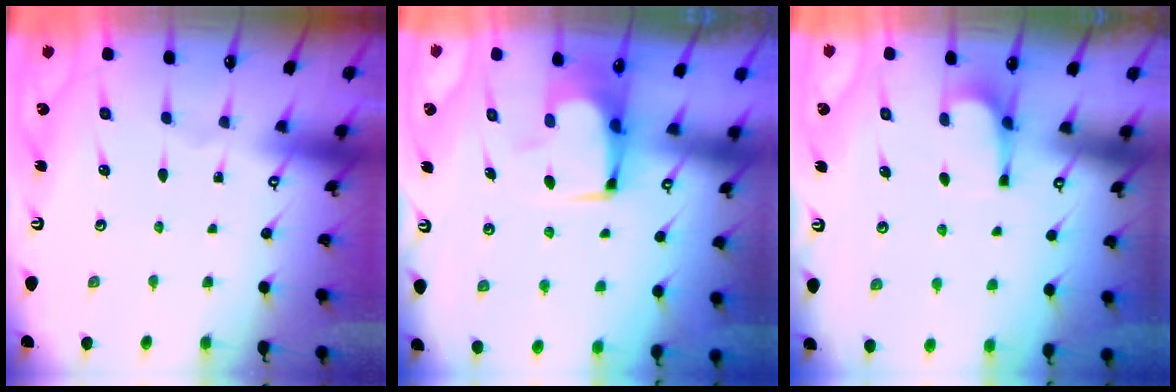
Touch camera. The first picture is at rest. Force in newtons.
{"total": 1.5, "press": 1.5, "slide": 0.2}
{"total": 2.2, "press": 2.2, "slide": 0.5}